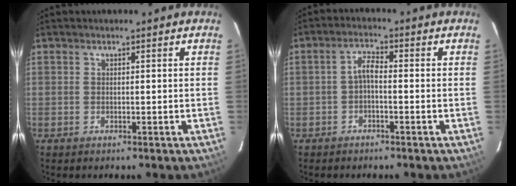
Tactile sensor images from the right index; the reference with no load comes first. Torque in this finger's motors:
{"motor_torque": [0.35, -0.21, 0.17, 0.06]}